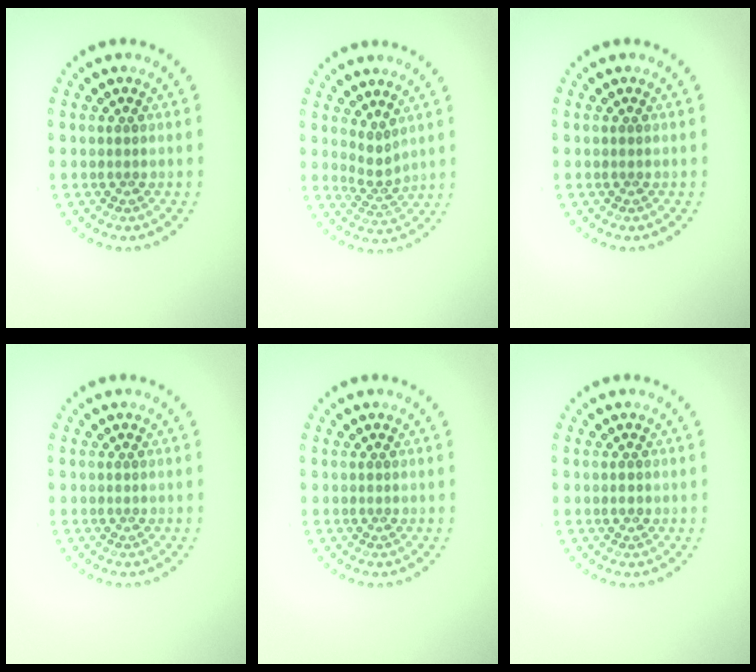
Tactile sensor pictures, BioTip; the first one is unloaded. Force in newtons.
{"total": 2.0, "press": 1.3, "slide": 1.5}
{"total": 0.0}
{"total": 0.0}
{"total": 0.0}
{"total": 0.9, "press": 0.9, "slide": 0.0}